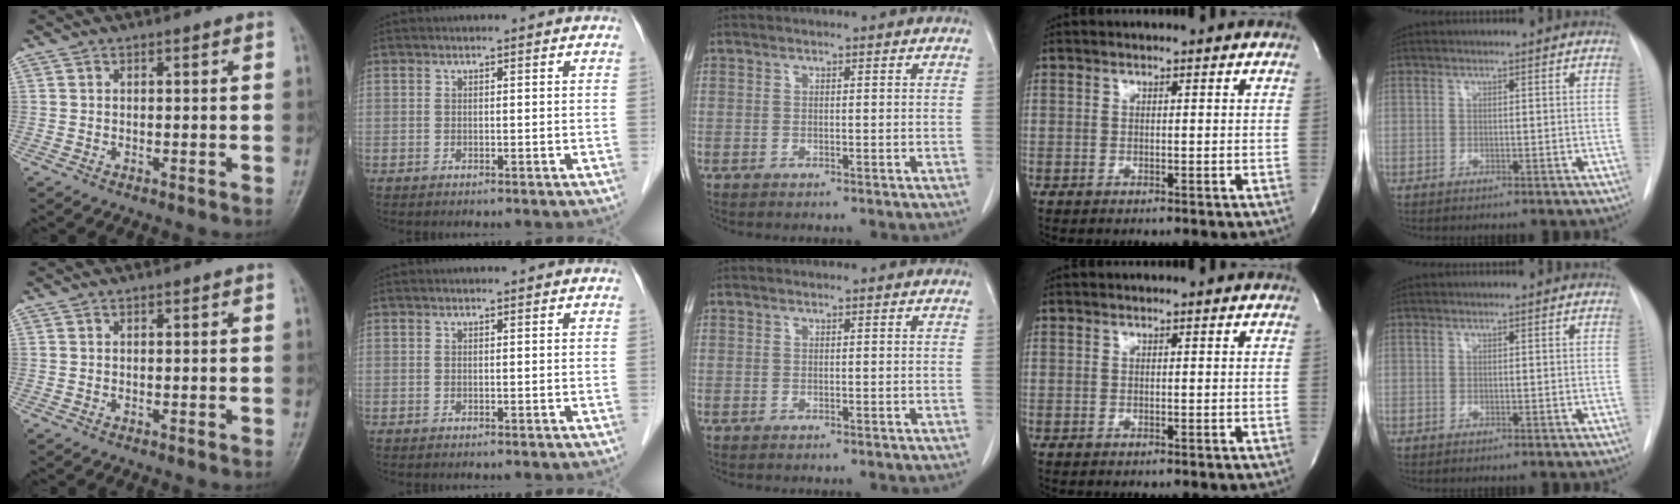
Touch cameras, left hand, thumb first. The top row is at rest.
{}